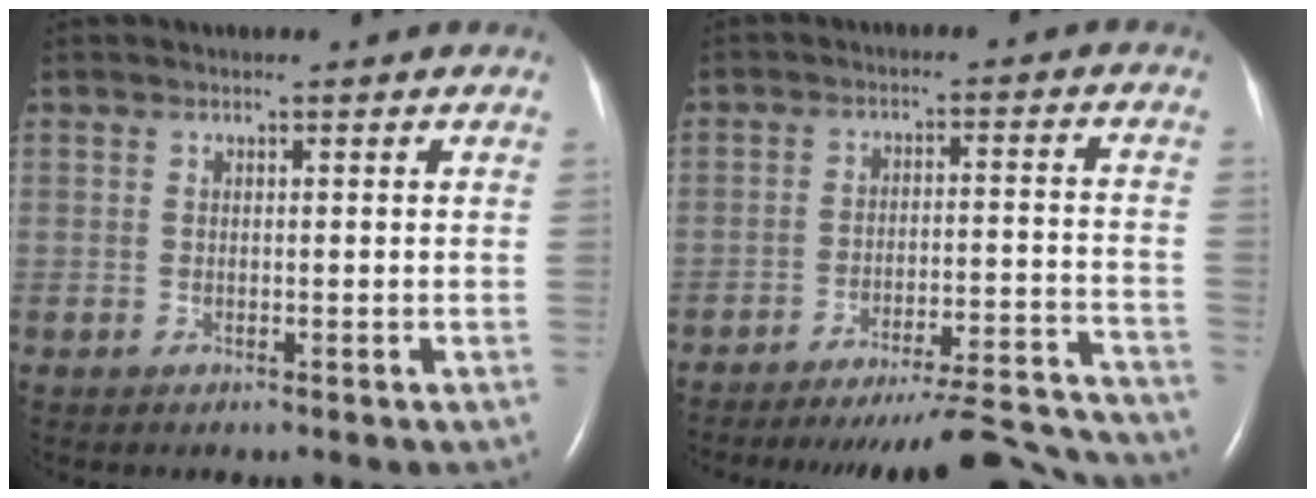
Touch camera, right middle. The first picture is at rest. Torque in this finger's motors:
{"motor_torque": [1.01, -1.13, 0.52, 0.13]}